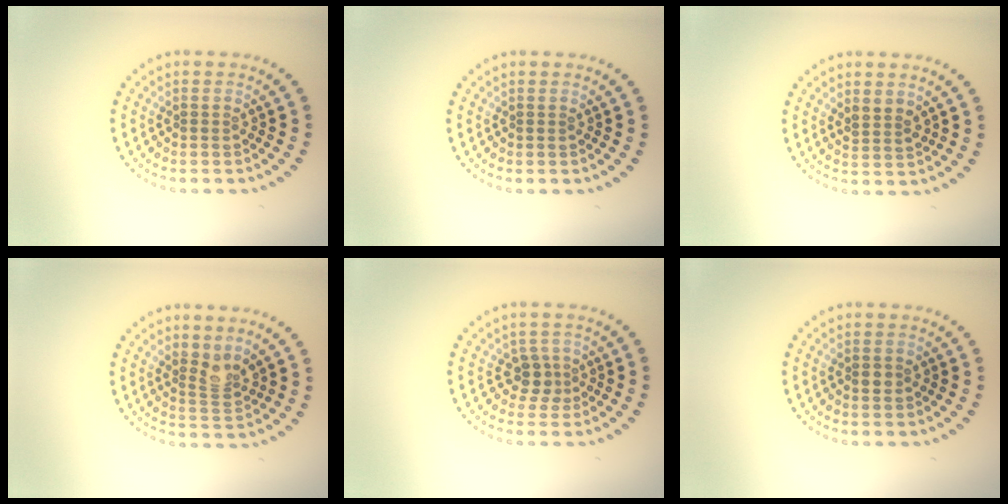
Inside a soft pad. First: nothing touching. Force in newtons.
{"total": 0.0}
{"total": 1.6, "press": 1.4, "slide": 0.7}
{"total": 2.1, "press": 1.6, "slide": 1.3}
{"total": 1.9, "press": 1.4, "slide": 1.2}
{"total": 1.1, "press": 1.1, "slide": 0.2}